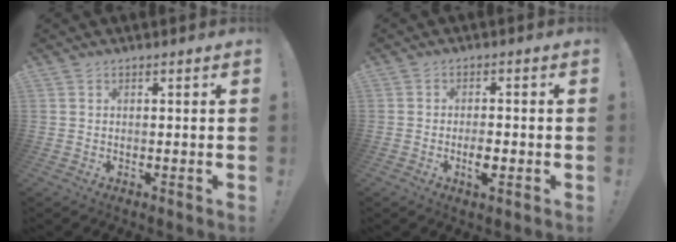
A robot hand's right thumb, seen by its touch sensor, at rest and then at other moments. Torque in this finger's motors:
{"motor_torque": [0.63, 0.73, 0.64, -0.17, -0.01]}